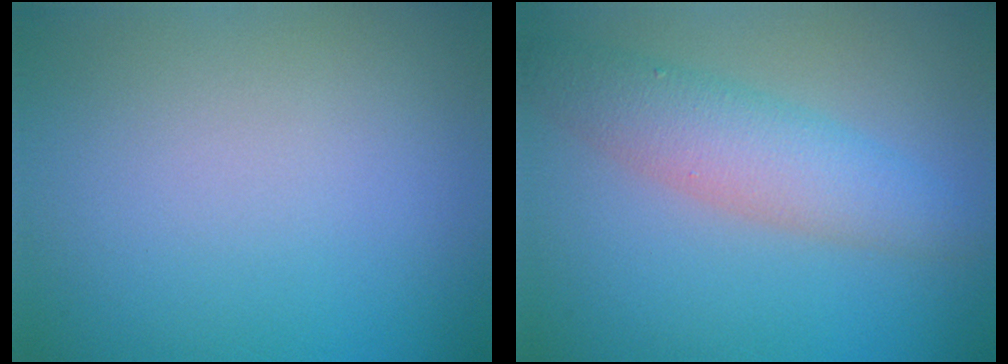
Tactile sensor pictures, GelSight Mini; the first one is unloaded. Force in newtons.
{"total": 4.6, "press": 4.6, "slide": 0.0}